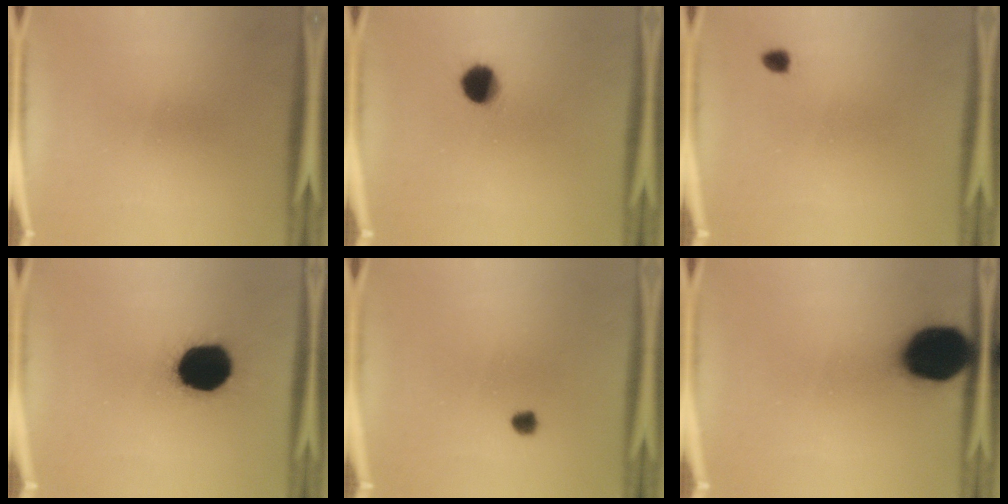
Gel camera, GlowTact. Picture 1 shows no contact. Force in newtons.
{"total": 6.6}
{"total": 1.3}
{"total": 19.7}
{"total": 1.9}
{"total": 17.6}